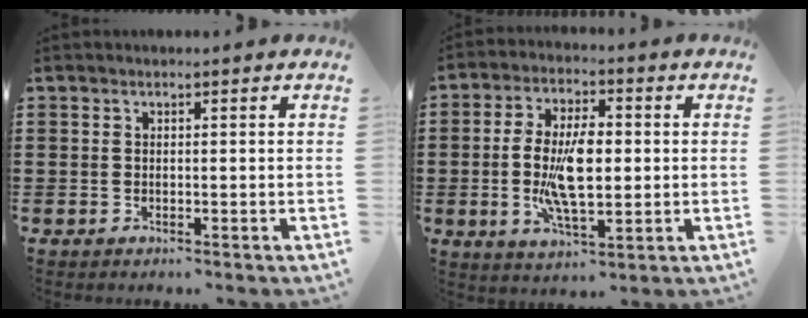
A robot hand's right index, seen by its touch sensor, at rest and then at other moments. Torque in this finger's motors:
{"motor_torque": [2.14, 0.00, 0.52, 0.17]}